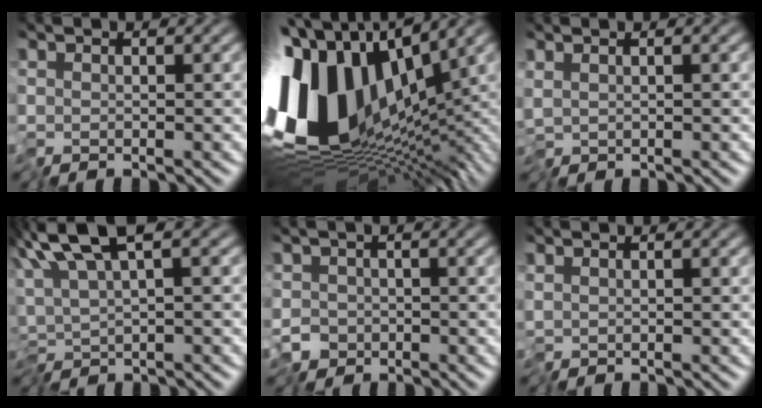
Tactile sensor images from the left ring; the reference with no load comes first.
{"total": 15.6, "force": [1.4, 9.9, 11.9], "torque": [-0.262, 0.019, 0.021]}
{"total": 1.0, "force": [0.1, 0.5, 0.9], "torque": [-0.021, -0.001, 0.002]}
{"total": 5.7, "force": [1.5, 1.9, 5.2], "torque": [-0.094, 0.010, 0.013]}
{"total": 2.7, "force": [-1.5, 2.1, 0.6], "torque": [-0.010, 0.000, -0.042]}
{"total": 0.0}